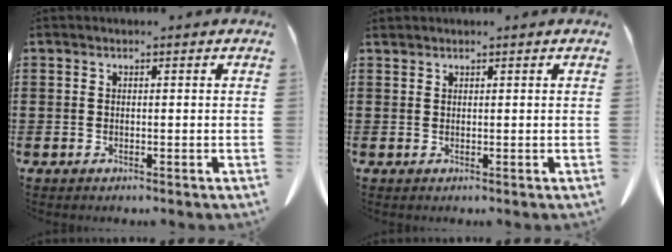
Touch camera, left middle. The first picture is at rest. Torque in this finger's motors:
{"motor_torque": [-0.01, 0.15, 0.04, 0.00]}